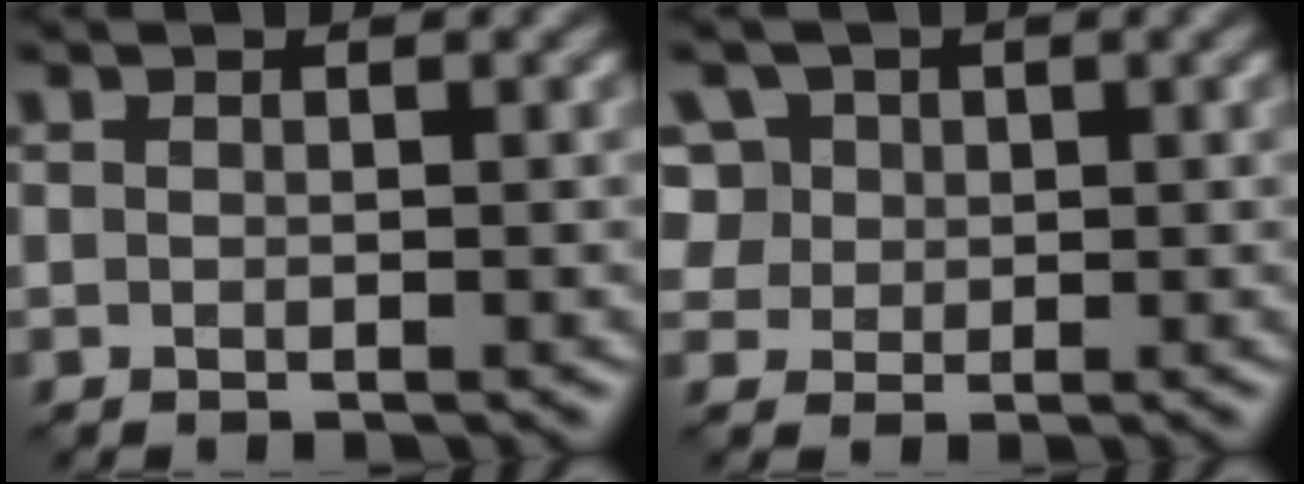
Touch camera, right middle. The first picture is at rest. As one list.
[{"total": 6.2, "force": [2.9, 5.0, 2.3], "torque": [-0.051, 0.023, 0.037]}]